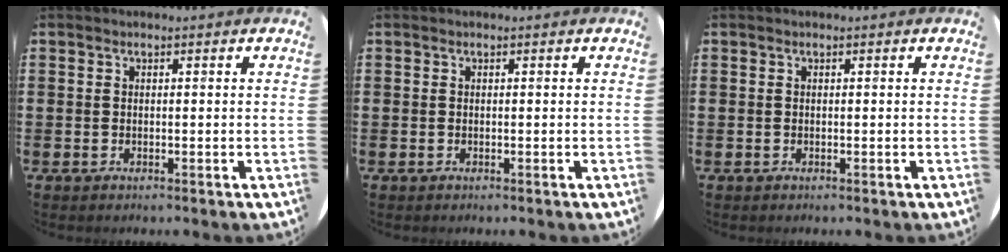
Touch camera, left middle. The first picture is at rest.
{"total": 0.0}
{"total": 0.0}